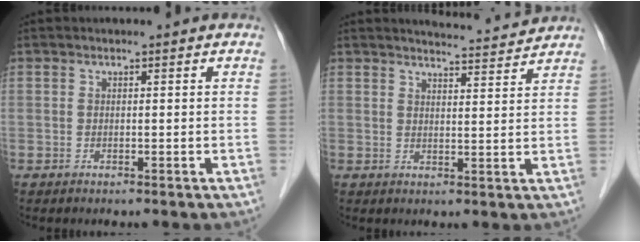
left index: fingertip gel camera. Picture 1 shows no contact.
{"total": 5.6, "force": [5.6, -0.2, 0.6], "torque": [-0.019, -0.008, 0.069]}